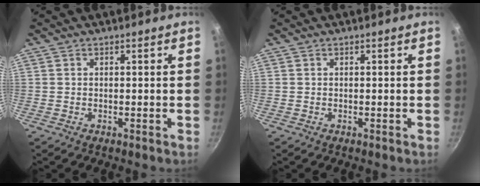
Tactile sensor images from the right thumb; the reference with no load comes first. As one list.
[{"total": 0.0}]